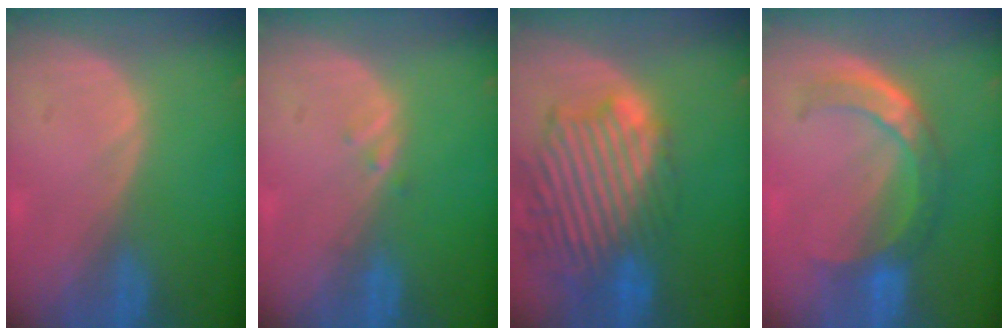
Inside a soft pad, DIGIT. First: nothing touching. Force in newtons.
{"total": 0.8, "press": 0.8, "slide": 0.1}
{"total": 13.9, "press": 11.7, "slide": 7.4}
{"total": 7.3, "press": 6.4, "slide": 3.5}